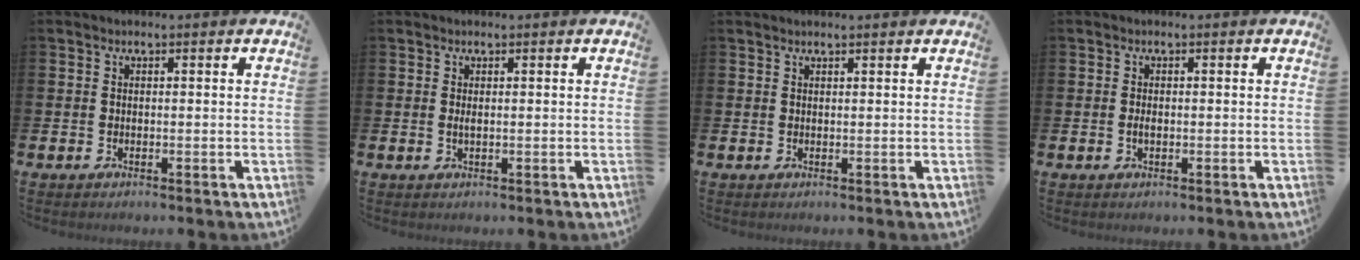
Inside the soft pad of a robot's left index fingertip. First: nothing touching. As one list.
[{"total": 0.6, "force": [0.1, 0.1, 0.5], "torque": [-0.011, 0.001, 0.002]}, {"total": 0.7, "force": [0.7, -0.1, 0.1], "torque": [-0.002, 0.000, 0.012]}, {"total": 0.9, "force": [-0.2, 0.5, 0.8], "torque": [-0.016, 0.002, -0.004]}]